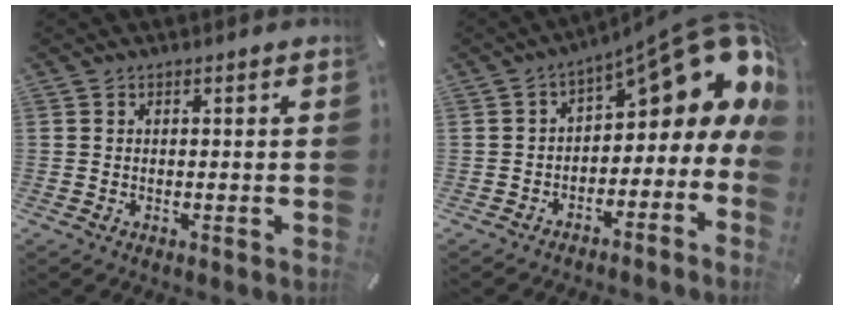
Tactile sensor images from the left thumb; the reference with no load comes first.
{"total": 14.7, "force": [7.5, 6.7, 10.7], "torque": [-0.124, -0.063, 0.122]}